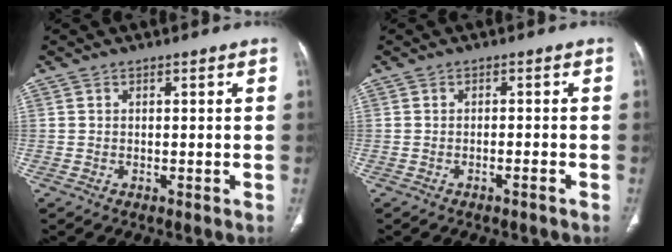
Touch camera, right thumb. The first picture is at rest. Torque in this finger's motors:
{"motor_torque": [-0.61, 0.30, -0.68, 0.15, -0.04]}